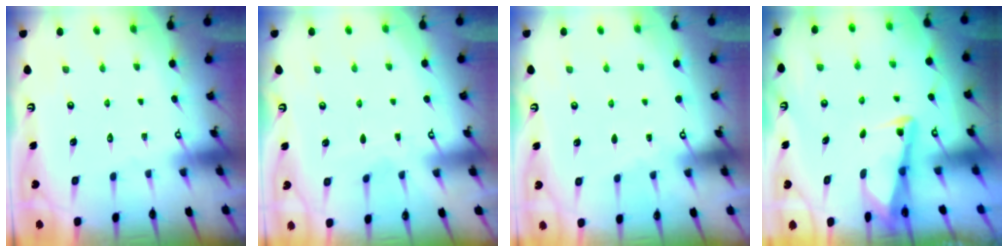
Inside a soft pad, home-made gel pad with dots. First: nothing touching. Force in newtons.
{"total": 3.2, "press": 3.2, "slide": 0.4}
{"total": 2.6, "press": 2.6, "slide": 0.4}
{"total": 2.9, "press": 2.9, "slide": 0.4}